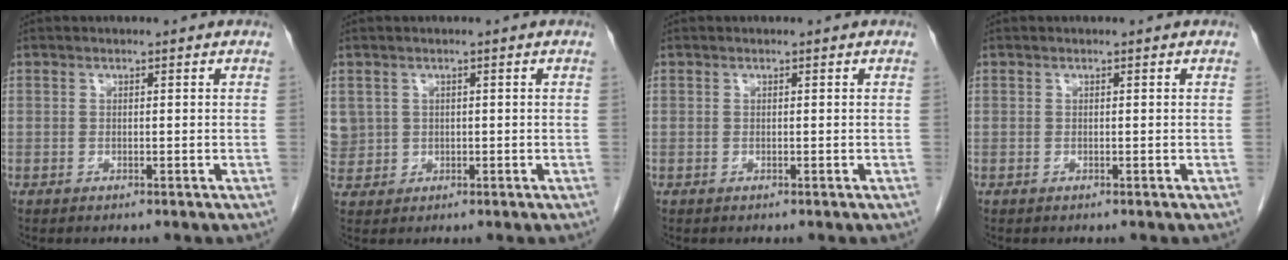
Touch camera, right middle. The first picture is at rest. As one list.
[{"total": 4.1, "force": [1.1, 4.0, 0.5], "torque": [-0.015, 0.010, 0.032]}, {"total": 0.0}, {"total": 0.0}]